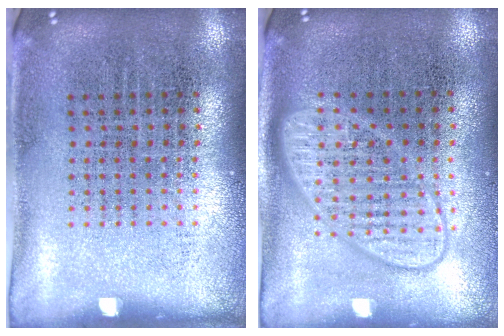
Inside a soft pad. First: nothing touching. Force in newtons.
{"total": 2.9, "press": 2.9, "slide": 0.4}